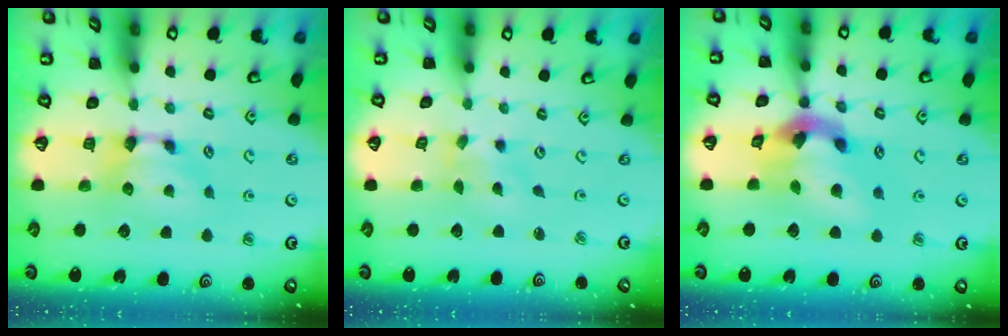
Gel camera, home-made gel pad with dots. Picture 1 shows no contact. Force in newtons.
{"total": 2.8, "press": 2.7, "slide": 0.9}
{"total": 7.8, "press": 7.4, "slide": 2.3}